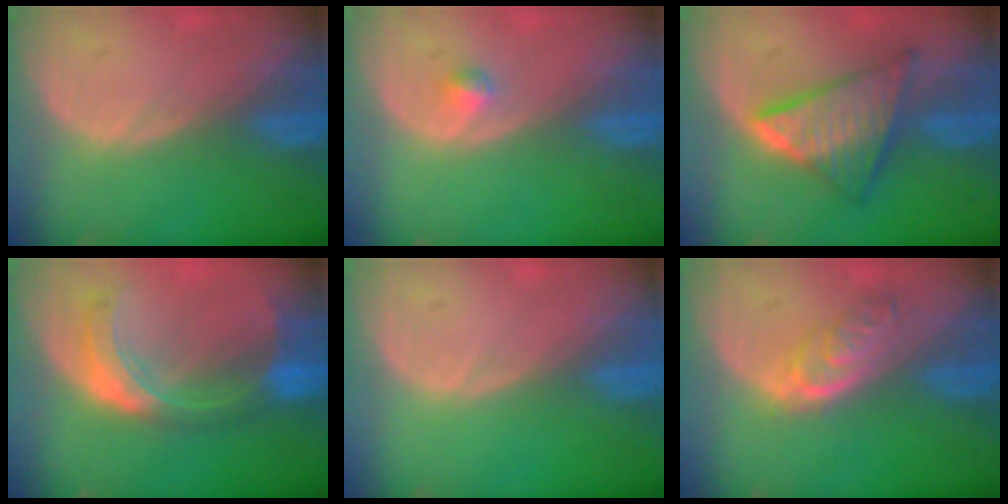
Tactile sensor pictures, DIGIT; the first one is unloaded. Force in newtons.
{"total": 1.1, "press": 1.1, "slide": 0.1}
{"total": 8.2, "press": 8.1, "slide": 0.5}
{"total": 8.1, "press": 7.2, "slide": 3.7}
{"total": 0.0}
{"total": 4.6, "press": 4.4, "slide": 1.1}